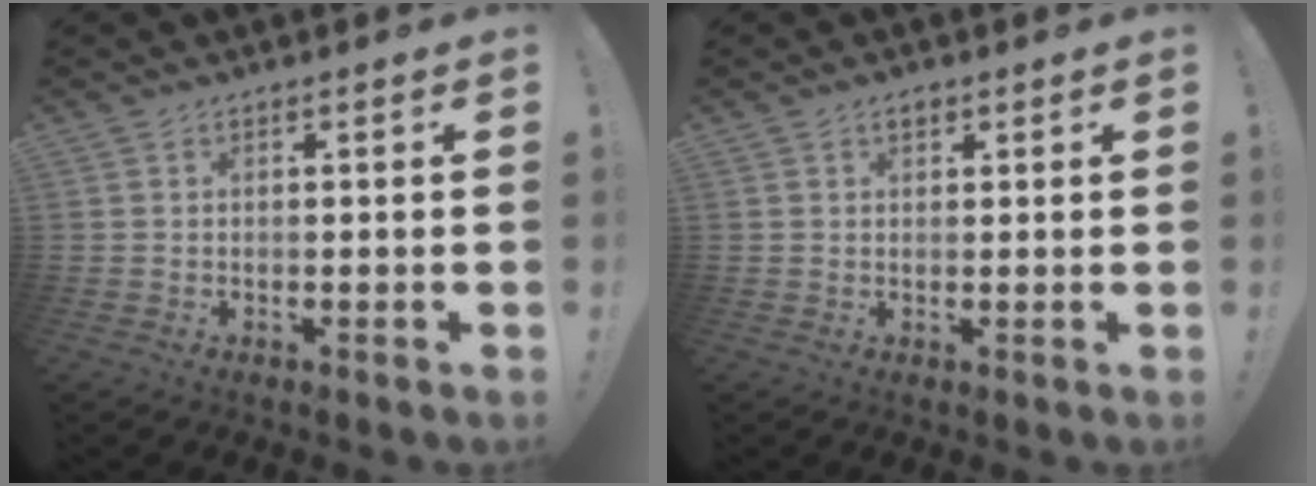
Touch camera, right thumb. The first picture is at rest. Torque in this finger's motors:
{"motor_torque": [-0.12, 0.42, 0.12, -0.12, 0.00]}